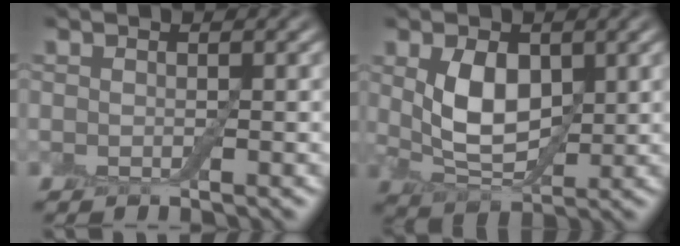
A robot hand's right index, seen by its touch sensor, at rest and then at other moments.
{"total": 5.2, "force": [1.0, 3.2, 4.0], "torque": [-0.087, -0.002, 0.026]}